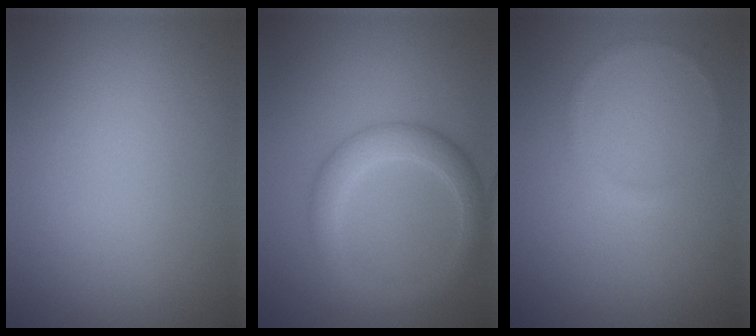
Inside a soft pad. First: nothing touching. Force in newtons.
{"total": 3.7, "press": 3.7, "slide": 0.1}
{"total": 0.8, "press": 0.8, "slide": 0.1}